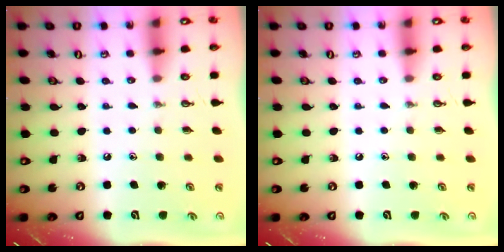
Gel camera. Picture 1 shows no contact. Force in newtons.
{"total": 0.0}